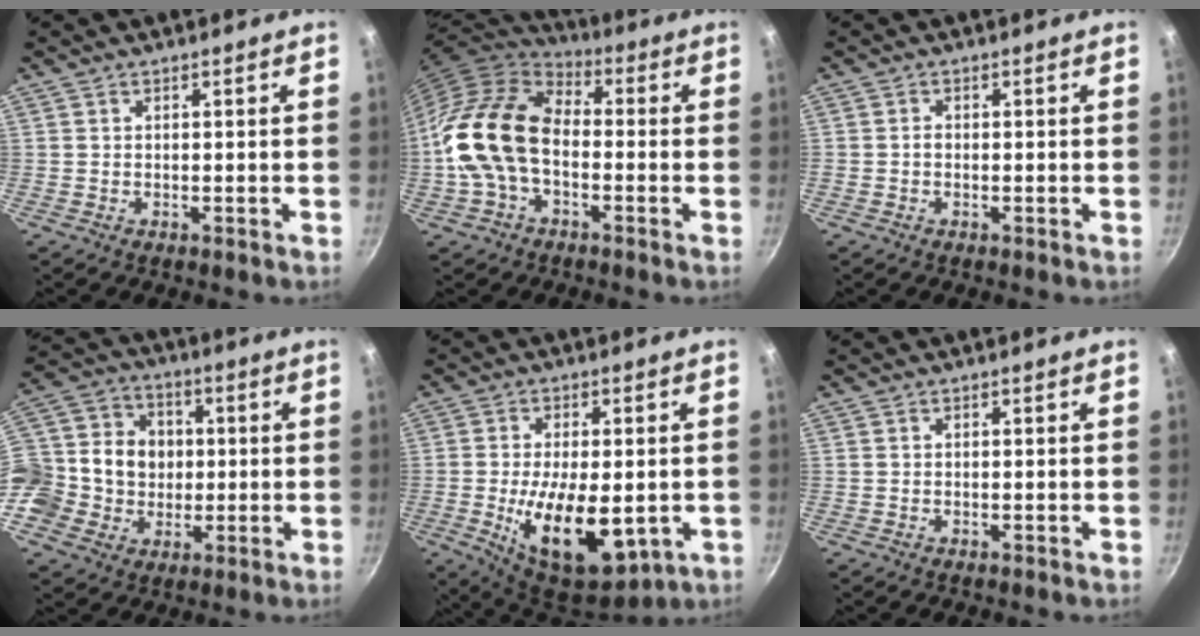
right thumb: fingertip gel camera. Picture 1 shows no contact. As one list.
[{"total": 16.4, "force": [-2.4, 10.8, 12.2], "torque": [-0.209, 0.042, -0.061]}, {"total": 0.9, "force": [-0.2, 0.7, 0.5], "torque": [-0.009, 0.005, -0.006]}, {"total": 19.5, "force": [-0.5, 17.4, 8.9], "torque": [-0.177, 0.033, -0.010]}, {"total": 17.3, "force": [-3.3, 8.6, 14.6], "torque": [-0.215, -0.007, -0.037]}, {"total": 0.0}]